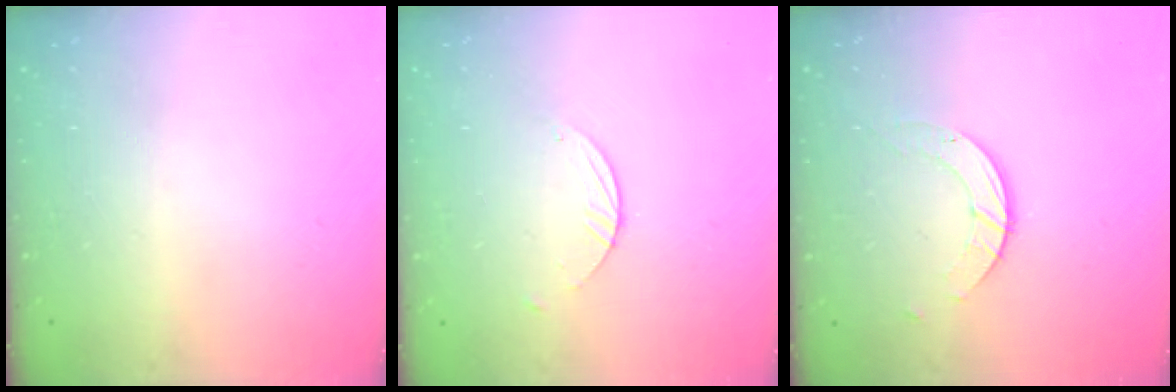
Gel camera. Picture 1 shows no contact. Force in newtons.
{"total": 1.8, "press": 1.8, "slide": 0.1}
{"total": 3.0, "press": 3.0, "slide": 0.3}